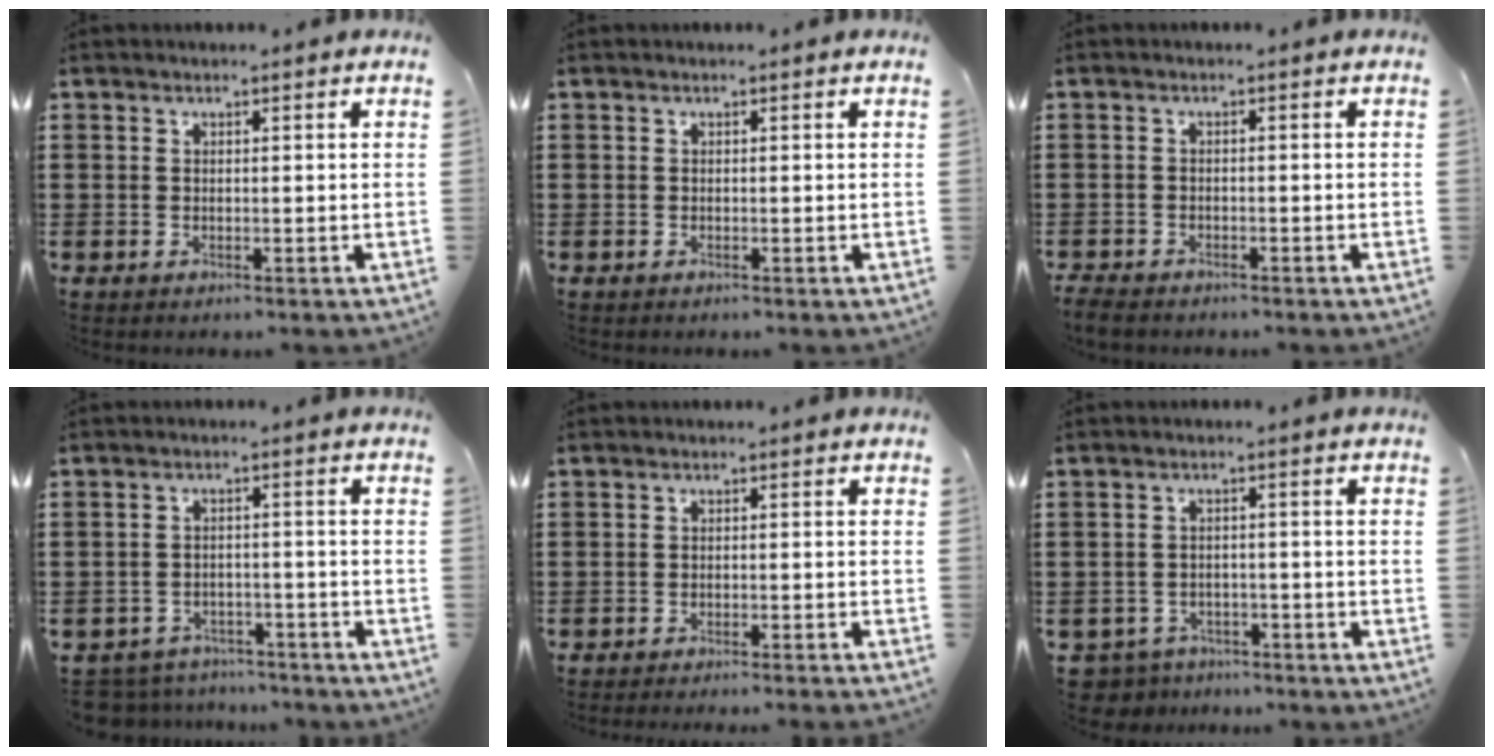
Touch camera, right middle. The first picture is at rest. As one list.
[{"total": 0.0}, {"total": 1.9, "force": [-1.8, 0.4, 0.4], "torque": [-0.019, -0.001, -0.039]}, {"total": 3.9, "force": [-3.8, 0.8, -0.1], "torque": [-0.013, 0.001, -0.084]}, {"total": 1.4, "force": [-1.3, -0.4, 0.3], "torque": [-0.005, 0.002, -0.026]}, {"total": 3.0, "force": [-2.9, 0.7, -0.2], "torque": [-0.015, -0.005, -0.067]}]